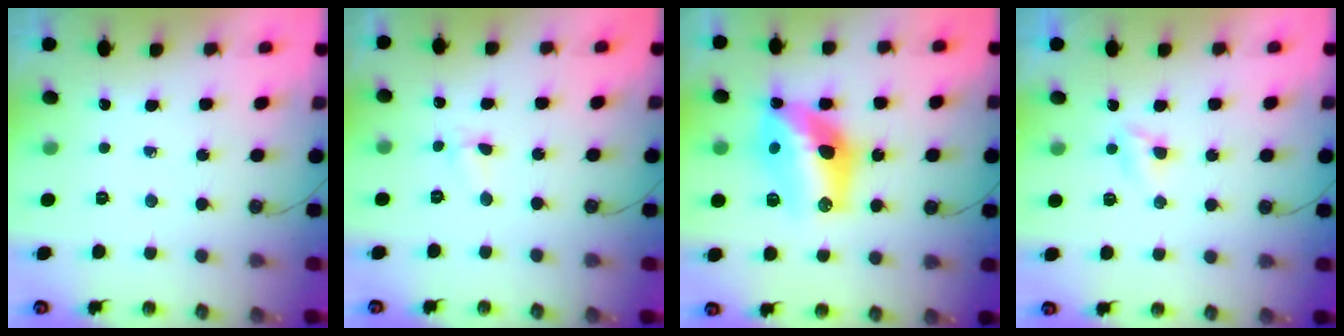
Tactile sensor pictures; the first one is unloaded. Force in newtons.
{"total": 4.4, "press": 4.4, "slide": 0.6}
{"total": 15.4, "press": 15.3, "slide": 1.5}
{"total": 2.4, "press": 2.4, "slide": 0.3}